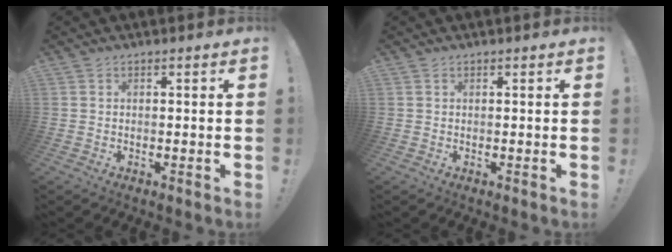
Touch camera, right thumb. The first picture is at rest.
{"total": 0.0}